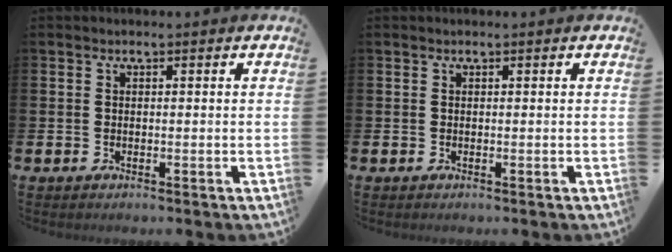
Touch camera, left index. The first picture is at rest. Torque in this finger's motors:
{"motor_torque": [0.04, 0.02, 0.02, 0.02]}